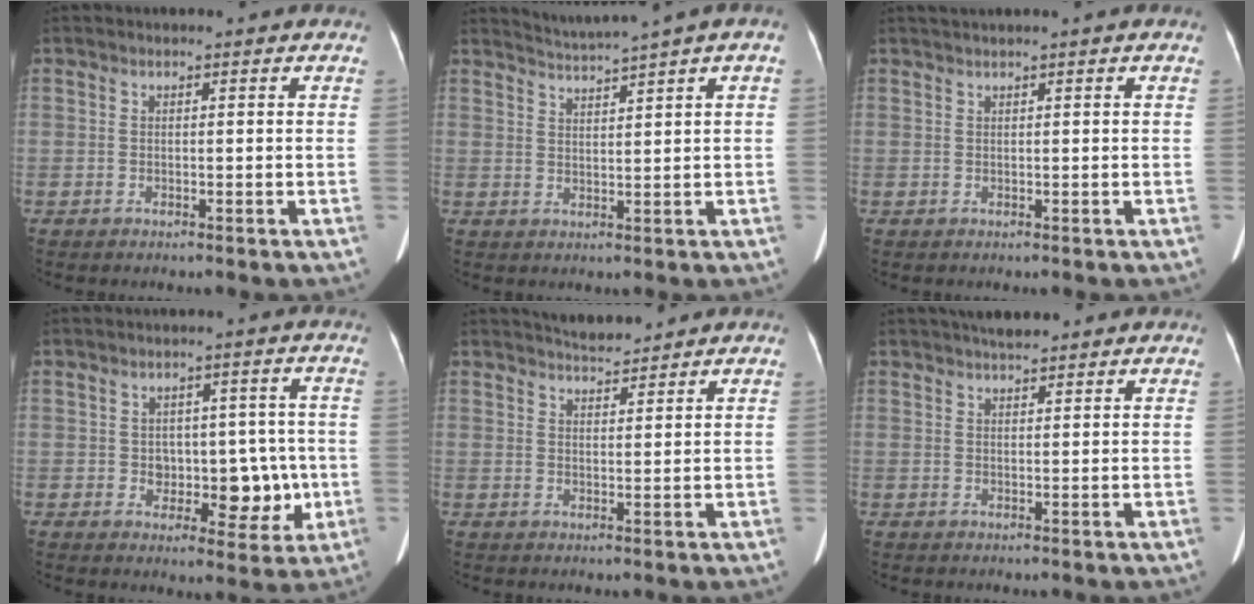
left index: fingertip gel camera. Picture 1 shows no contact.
{"total": 4.1, "force": [3.4, -1.2, 1.9], "torque": [-0.036, 0.004, 0.063]}
{"total": 1.4, "force": [1.0, -0.4, 0.9], "torque": [-0.020, 0.013, 0.026]}
{"total": 7.4, "force": [-0.9, 5.1, 5.3], "torque": [-0.056, 0.023, 0.000]}
{"total": 4.1, "force": [4.0, 0.4, 0.9], "torque": [-0.018, 0.010, 0.068]}
{"total": 4.0, "force": [3.3, 1.0, 1.9], "torque": [-0.027, 0.018, 0.054]}